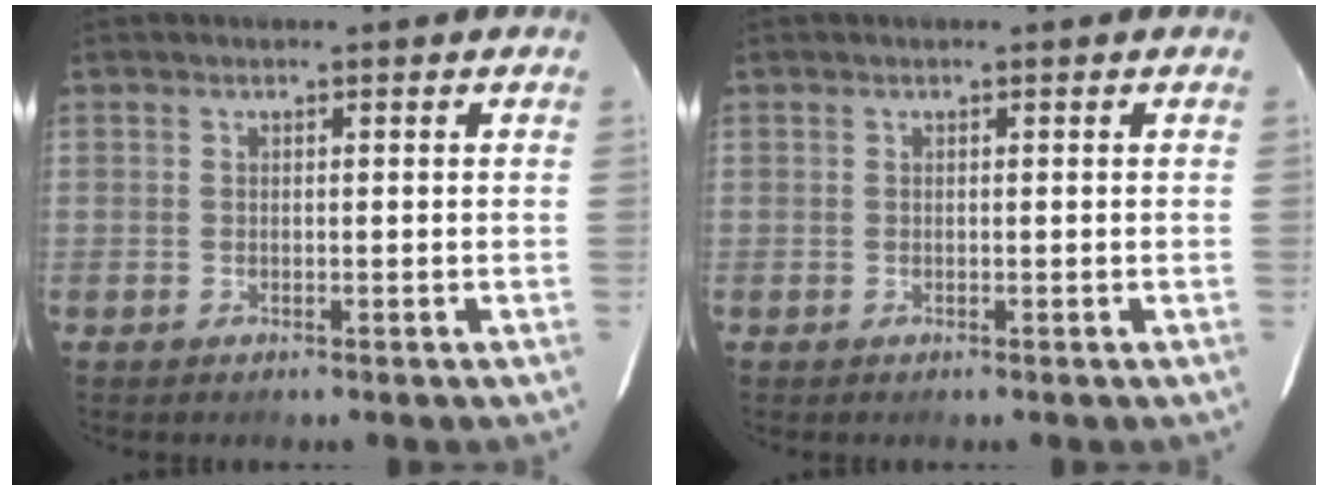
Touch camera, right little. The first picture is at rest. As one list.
[{"total": 0.0}]